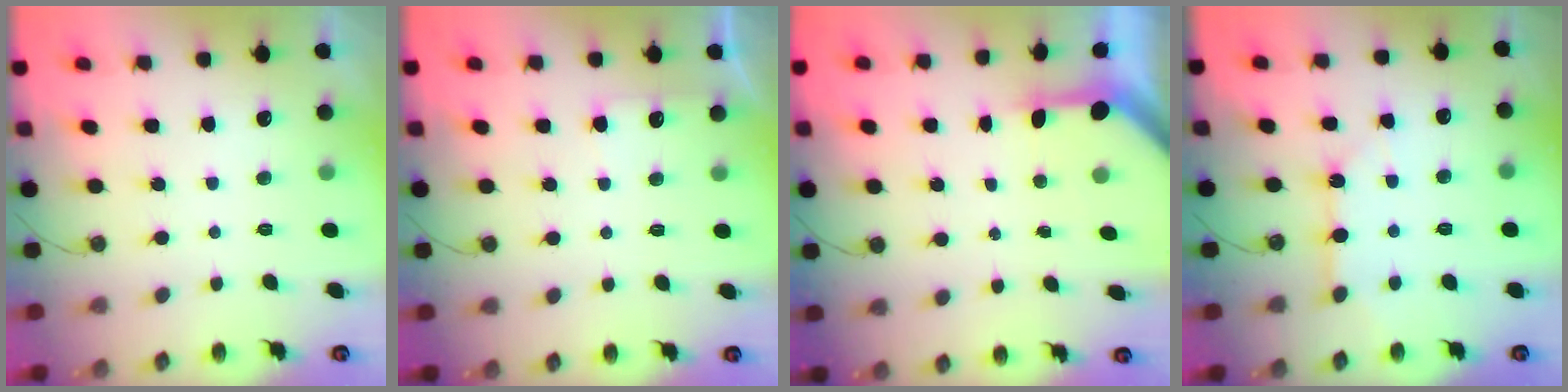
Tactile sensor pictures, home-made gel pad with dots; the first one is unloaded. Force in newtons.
{"total": 3.2, "press": 3.1, "slide": 0.5}
{"total": 3.5, "press": 3.5, "slide": 0.4}
{"total": 6.3, "press": 6.3, "slide": 0.6}